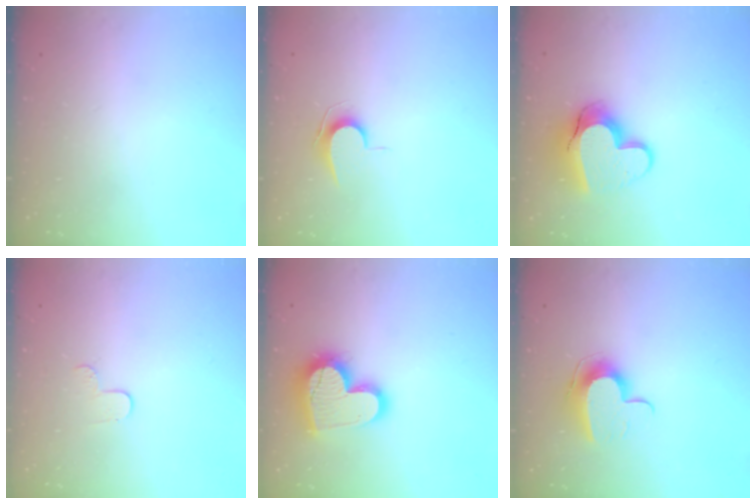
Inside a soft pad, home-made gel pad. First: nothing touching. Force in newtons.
{"total": 7.0, "press": 7.0, "slide": 0.6}
{"total": 14.1, "press": 14.1, "slide": 1.1}
{"total": 4.3, "press": 4.2, "slide": 0.5}
{"total": 17.4, "press": 17.3, "slide": 1.3}
{"total": 10.3, "press": 10.3, "slide": 0.4}